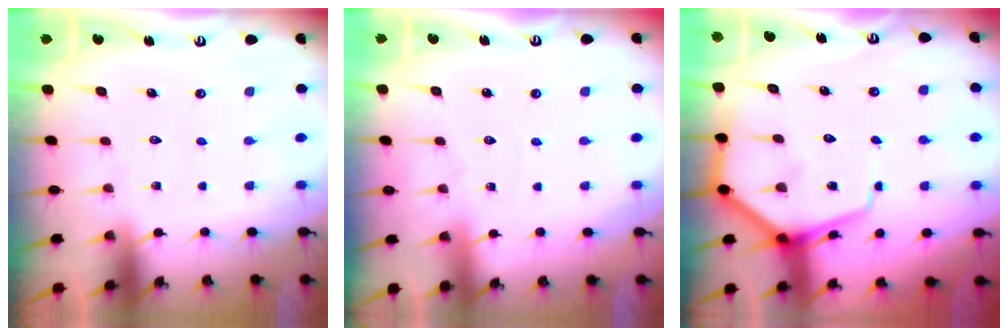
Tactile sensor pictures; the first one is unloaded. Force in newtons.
{"total": 1.8, "press": 1.7, "slide": 0.2}
{"total": 9.6, "press": 9.5, "slide": 0.9}